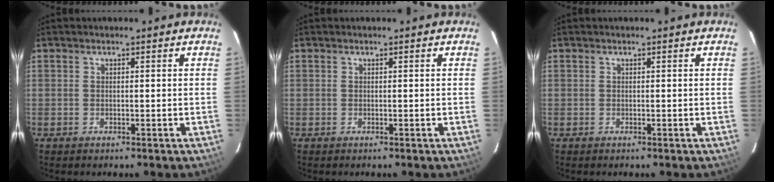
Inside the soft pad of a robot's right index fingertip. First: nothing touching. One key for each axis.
{"total": 0.0}
{"total": 0.0}